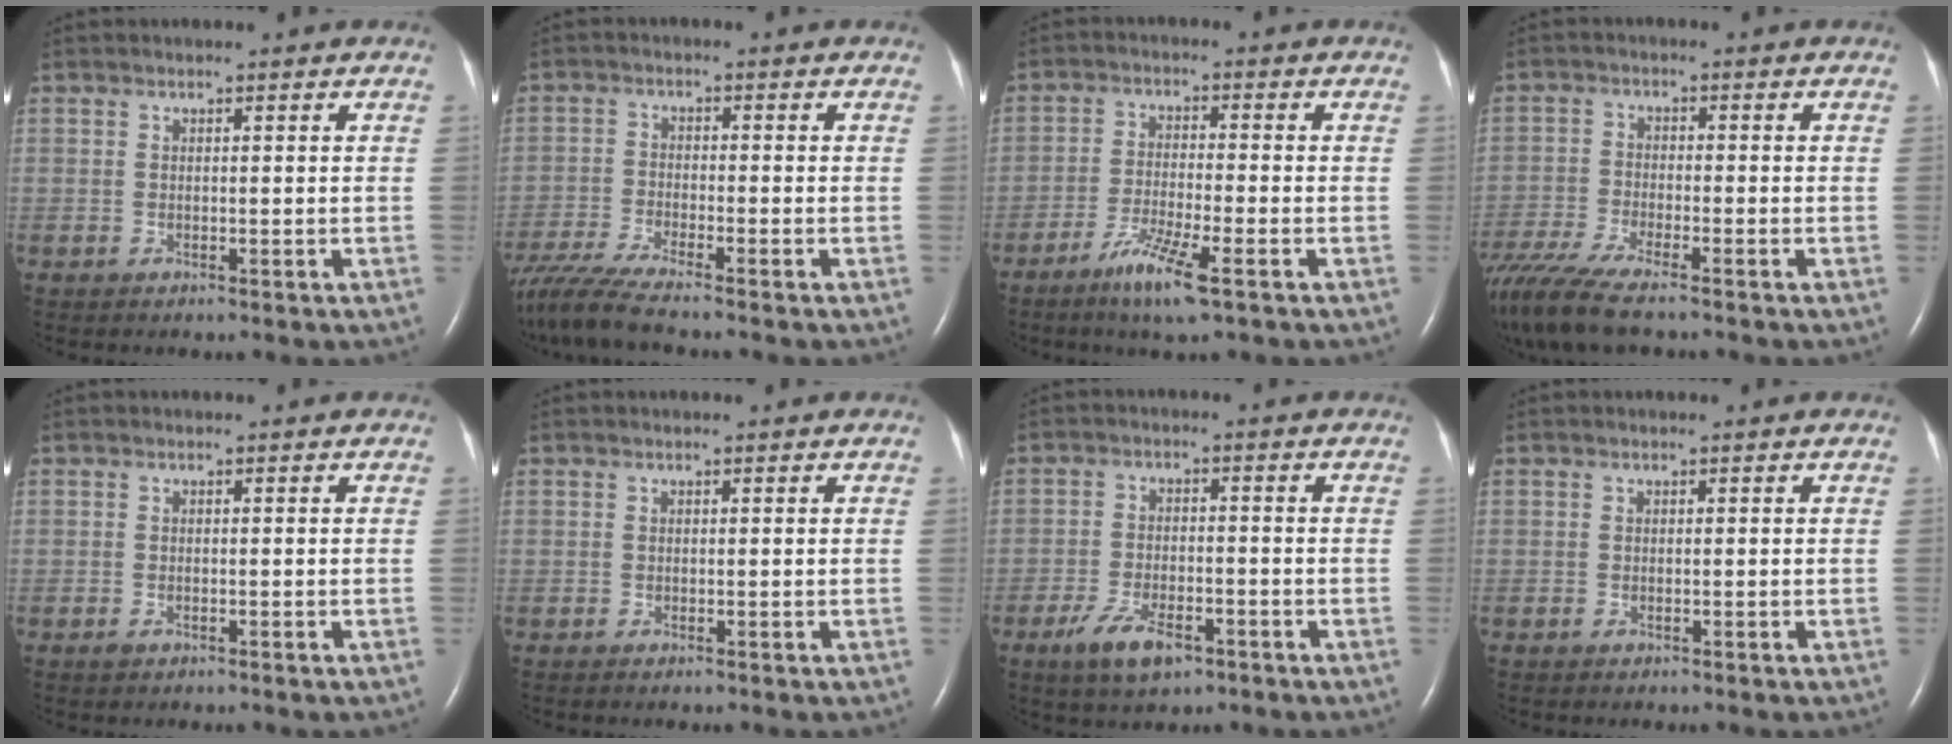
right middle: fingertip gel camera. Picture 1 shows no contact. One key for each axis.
{"total": 8.2, "fx": -7.0, "fy": -0.9, "fz": 4.0, "tx": -0.076, "ty": -0.029, "tz": -0.129}
{"total": 6.9, "fx": -4.1, "fy": -0.1, "fz": 5.6, "tx": -0.116, "ty": -0.018, "tz": -0.075}
{"total": 10.9, "fx": -9.0, "fy": 0.8, "fz": 6.1, "tx": -0.118, "ty": -0.026, "tz": -0.159}
{"total": 0.8, "fx": -0.5, "fy": 0.3, "fz": 0.5, "tx": -0.011, "ty": -0.001, "tz": -0.005}
{"total": 0.0}
{"total": 6.5, "fx": -3.9, "fy": 2.4, "fz": 4.6, "tx": -0.099, "ty": -0.009, "tz": -0.064}
{"total": 0.0}